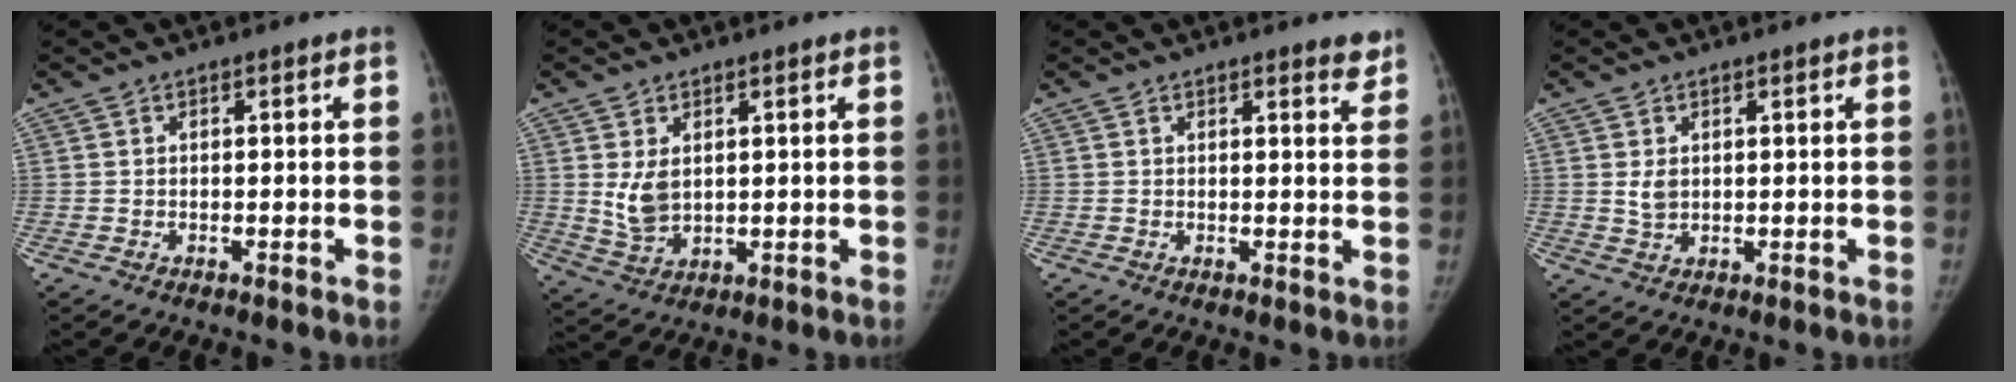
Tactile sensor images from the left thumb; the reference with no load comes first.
{"total": 5.3, "force": [1.3, 3.3, 3.9], "torque": [-0.066, -0.015, 0.036]}
{"total": 2.7, "force": [2.2, 0.6, 1.3], "torque": [-0.002, -0.015, 0.024]}
{"total": 2.4, "force": [0.7, 1.6, 1.6], "torque": [-0.022, -0.008, 0.019]}